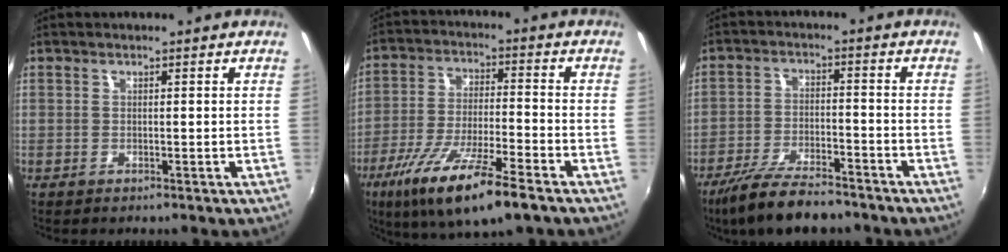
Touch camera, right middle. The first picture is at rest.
{"total": 16.3, "force": [-10.0, 2.9, 12.5], "torque": [-0.245, -0.043, -0.180]}
{"total": 12.4, "force": [-10.1, 3.1, 6.5], "torque": [-0.145, -0.023, -0.174]}